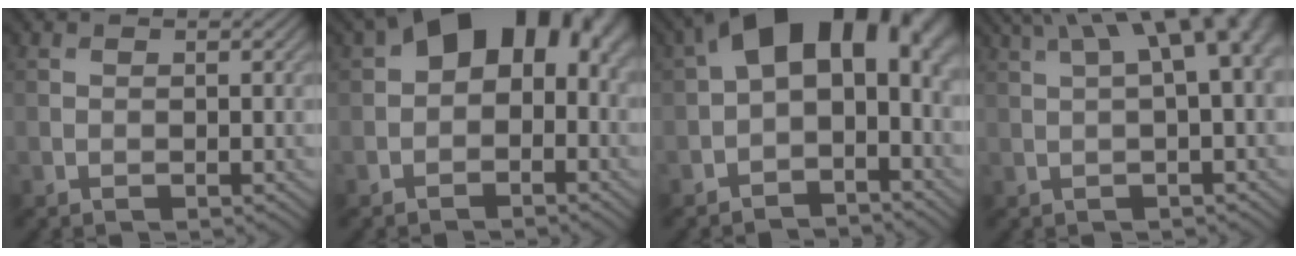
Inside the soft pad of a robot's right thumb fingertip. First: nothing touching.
{"total": 12.5, "force": [2.3, 7.7, 9.6], "torque": [-0.139, 0.020, 0.026]}
{"total": 15.0, "force": [2.0, 8.9, 11.9], "torque": [-0.185, 0.004, 0.035]}
{"total": 10.4, "force": [3.5, 3.2, 9.3], "torque": [-0.133, 0.028, 0.061]}